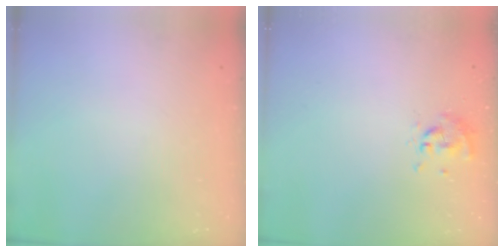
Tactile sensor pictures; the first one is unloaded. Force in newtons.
{"total": 0.0}